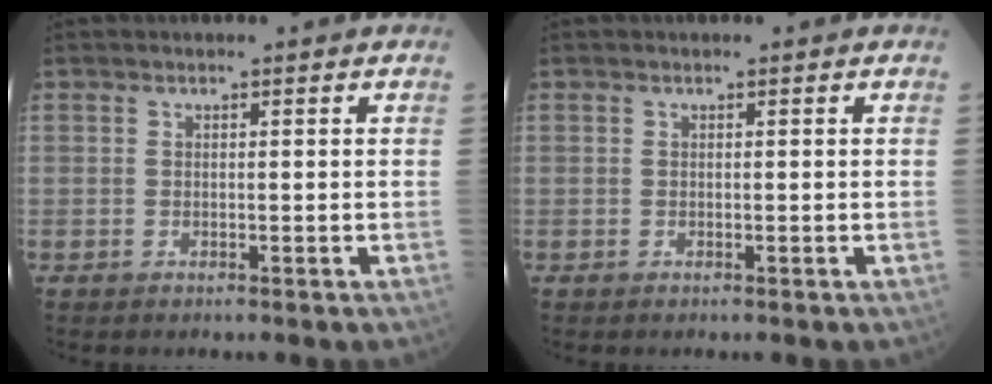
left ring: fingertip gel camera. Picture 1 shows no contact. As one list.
[{"total": 0.0}]